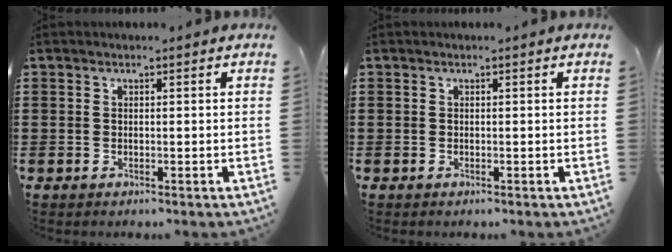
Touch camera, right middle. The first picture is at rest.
{"total": 0.0}